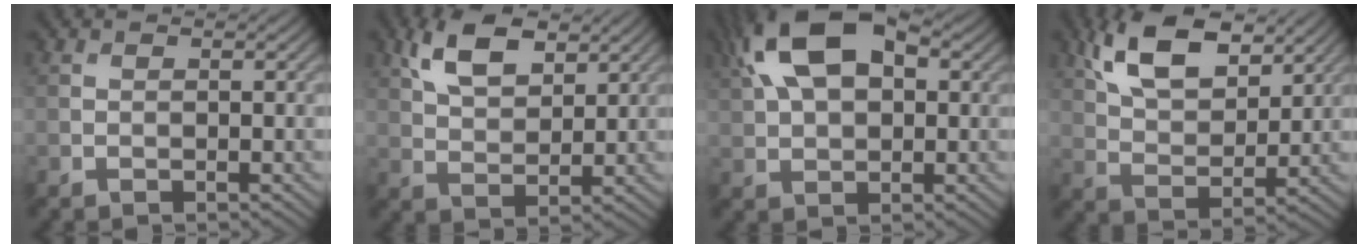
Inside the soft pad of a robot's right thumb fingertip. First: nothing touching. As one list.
[{"total": 7.6, "force": [4.2, 3.8, 5.1], "torque": [-0.110, 0.005, 0.081]}, {"total": 14.6, "force": [5.3, 8.1, 11.0], "torque": [-0.217, 0.048, 0.069]}, {"total": 11.1, "force": [6.2, 5.3, 7.5], "torque": [-0.162, 0.007, 0.118]}]